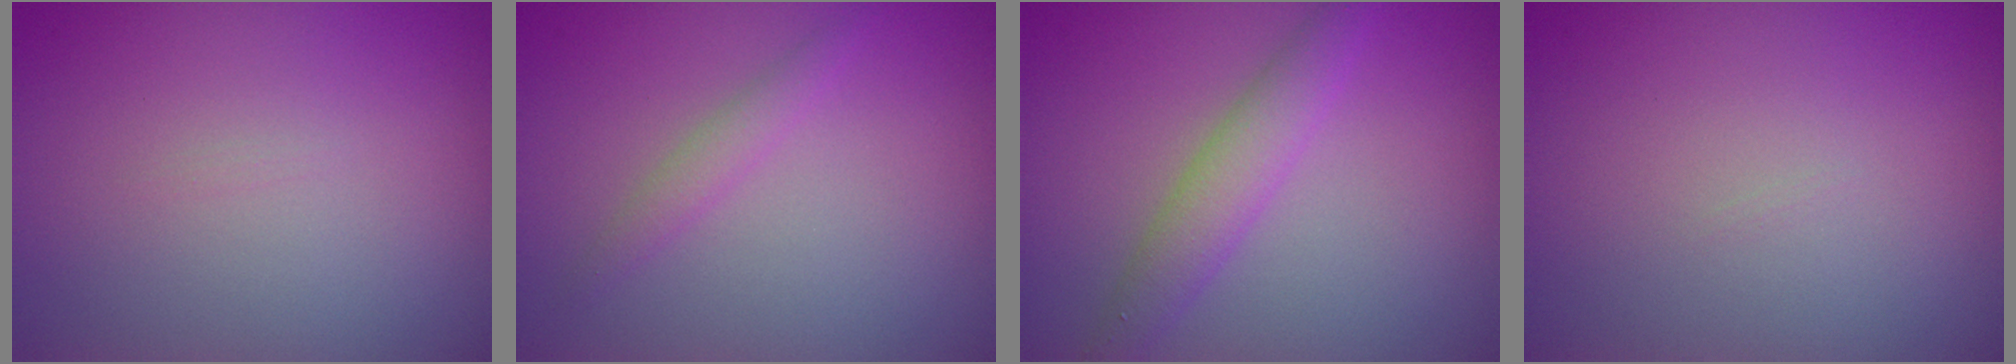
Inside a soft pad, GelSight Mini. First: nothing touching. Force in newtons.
{"total": 1.1, "press": 1.1, "slide": 0.1}
{"total": 2.9, "press": 2.9, "slide": 0.0}
{"total": 0.0}